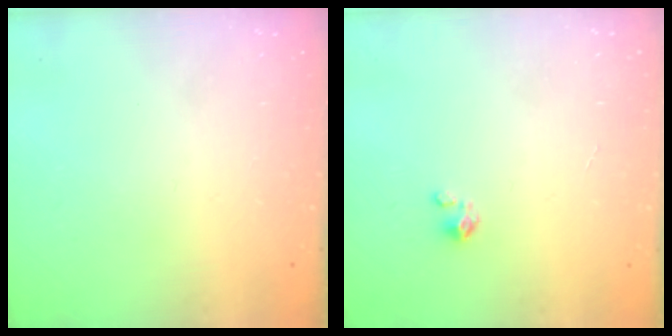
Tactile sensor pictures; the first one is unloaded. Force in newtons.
{"total": 0.0}